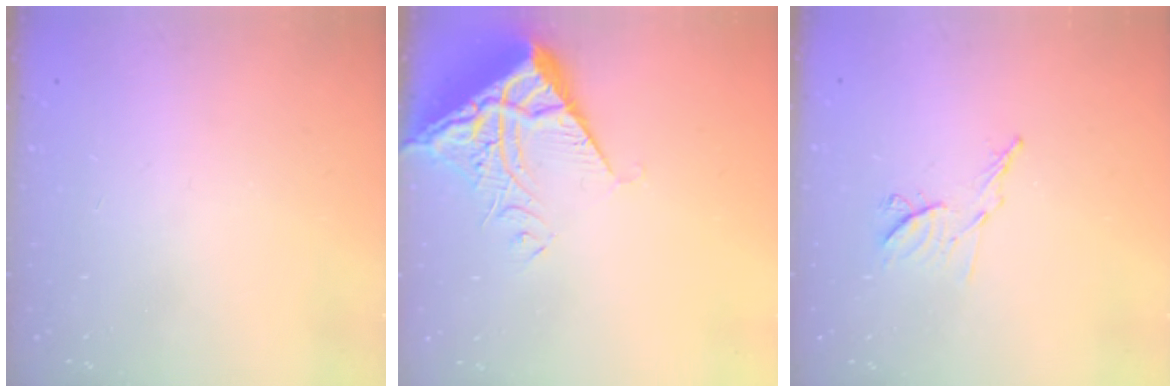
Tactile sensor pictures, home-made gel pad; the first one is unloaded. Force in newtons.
{"total": 7.5, "press": 7.4, "slide": 1.0}
{"total": 7.6, "press": 7.5, "slide": 1.1}